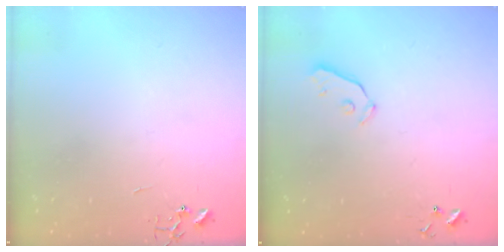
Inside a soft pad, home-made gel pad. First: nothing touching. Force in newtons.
{"total": 3.8, "press": 3.8, "slide": 0.4}